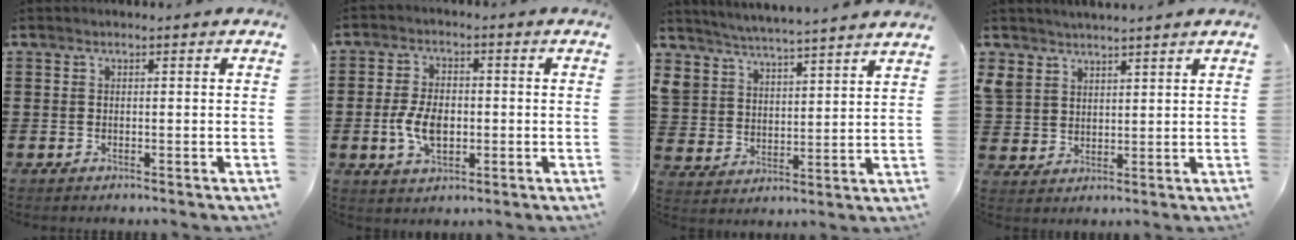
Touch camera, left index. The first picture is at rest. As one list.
[{"total": 6.6, "force": [-0.9, 3.8, 5.3], "torque": [-0.107, -0.001, -0.020]}, {"total": 5.0, "force": [5.0, 0.0, -0.3], "torque": [-0.021, -0.039, 0.084]}, {"total": 3.8, "force": [3.4, 1.7, -0.2], "torque": [-0.015, -0.009, 0.063]}]